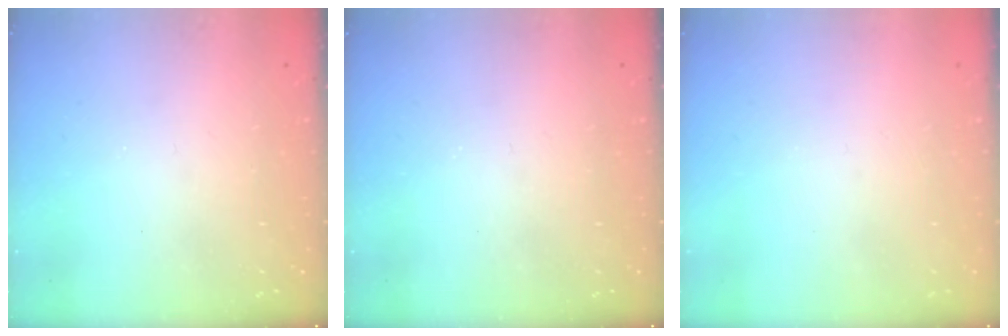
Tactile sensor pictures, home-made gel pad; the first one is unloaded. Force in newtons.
{"total": 0.0}
{"total": 0.0}